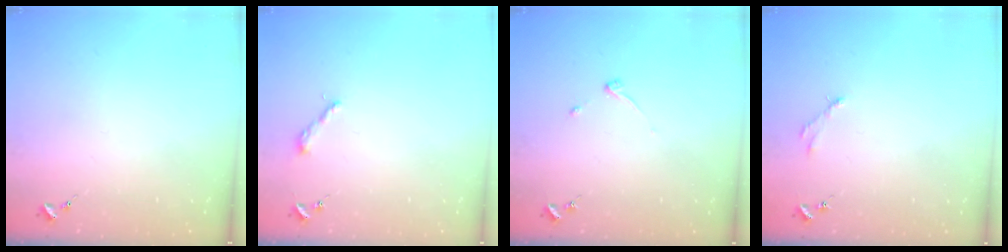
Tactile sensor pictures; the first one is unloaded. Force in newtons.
{"total": 3.8, "press": 3.8, "slide": 0.3}
{"total": 3.3, "press": 3.2, "slide": 0.6}
{"total": 2.5, "press": 2.5, "slide": 0.3}